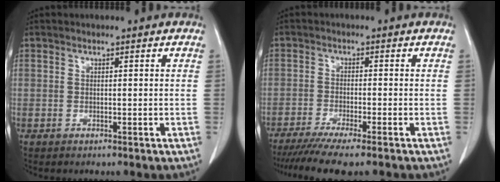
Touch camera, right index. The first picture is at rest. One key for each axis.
{"total": 8.7, "fx": -7.1, "fy": -0.3, "fz": 4.9, "tx": -0.068, "ty": -0.021, "tz": -0.113}